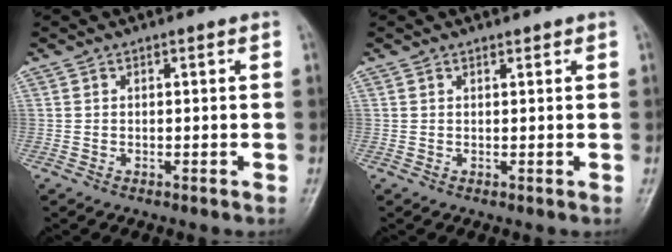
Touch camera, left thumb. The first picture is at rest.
{"total": 0.7, "force": [0.6, 0.3, 0.1], "torque": [-0.005, -0.005, 0.009]}